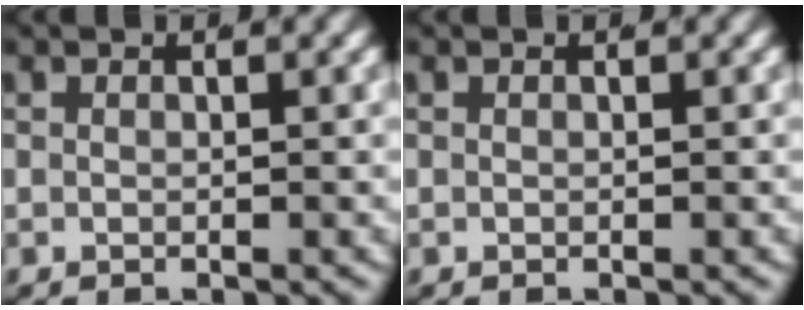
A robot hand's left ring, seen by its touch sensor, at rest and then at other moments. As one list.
[{"total": 0.0}]